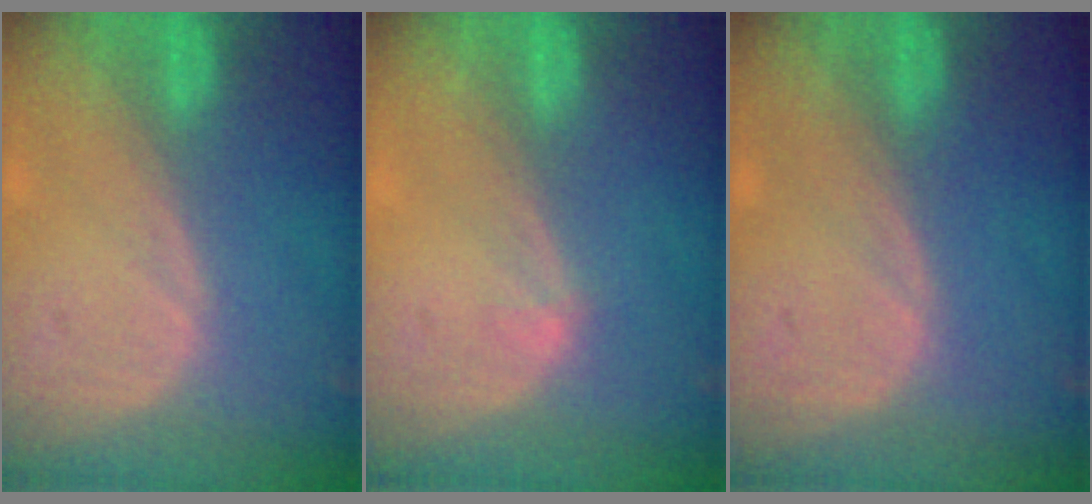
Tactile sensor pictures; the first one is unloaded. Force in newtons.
{"total": 0.8, "press": 0.6, "slide": 0.5}
{"total": 0.0}